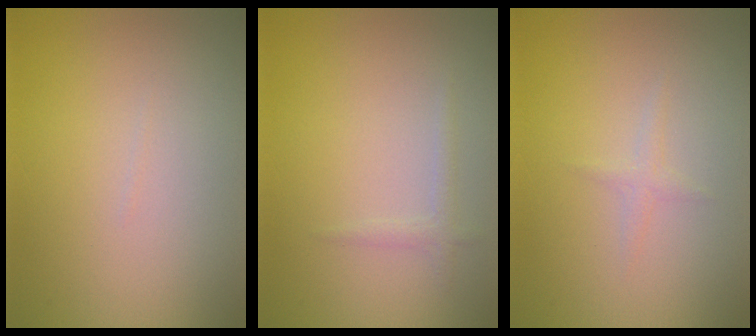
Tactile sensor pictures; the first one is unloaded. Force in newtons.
{"total": 0.9, "press": 0.9, "slide": 0.0}
{"total": 0.8, "press": 0.8, "slide": 0.1}